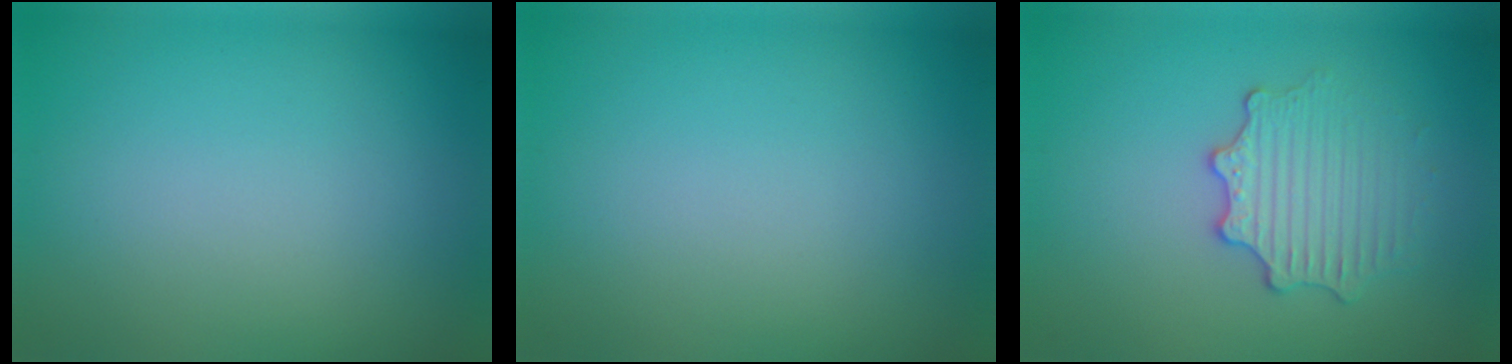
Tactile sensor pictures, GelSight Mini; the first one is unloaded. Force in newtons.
{"total": 0.0}
{"total": 2.9, "press": 2.8, "slide": 0.9}